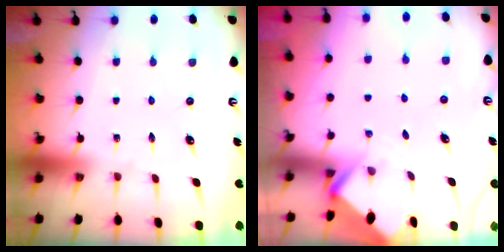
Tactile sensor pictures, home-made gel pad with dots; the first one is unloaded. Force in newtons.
{"total": 2.5, "press": 2.5, "slide": 0.2}